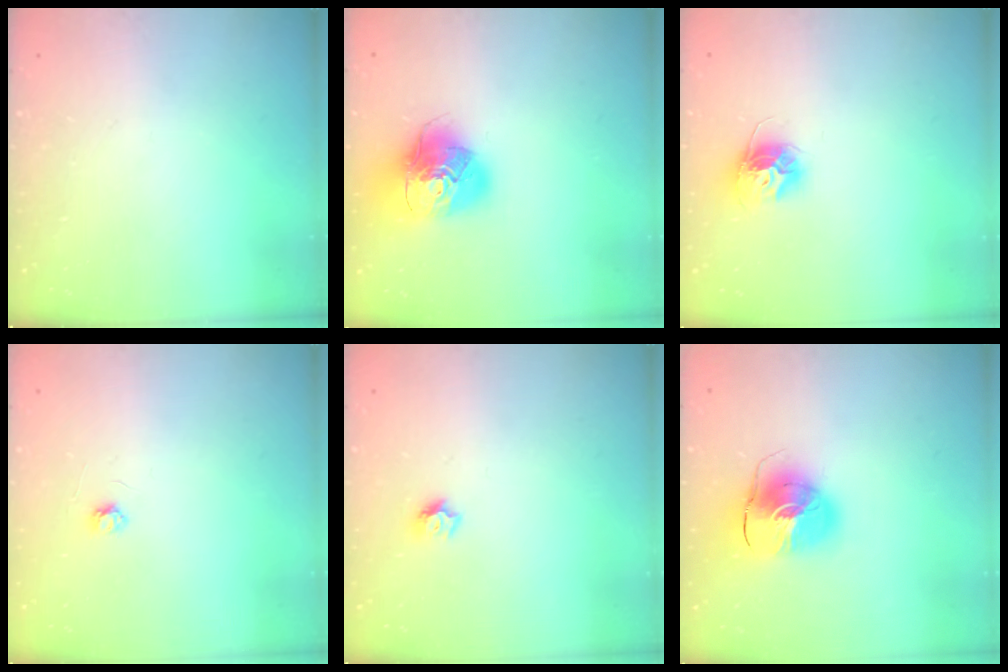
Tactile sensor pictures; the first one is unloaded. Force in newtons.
{"total": 15.9, "press": 15.8, "slide": 2.3}
{"total": 10.3, "press": 10.3, "slide": 0.4}
{"total": 2.6, "press": 2.6, "slide": 0.3}
{"total": 5.6, "press": 5.6, "slide": 0.7}
{"total": 11.5, "press": 11.4, "slide": 1.5}